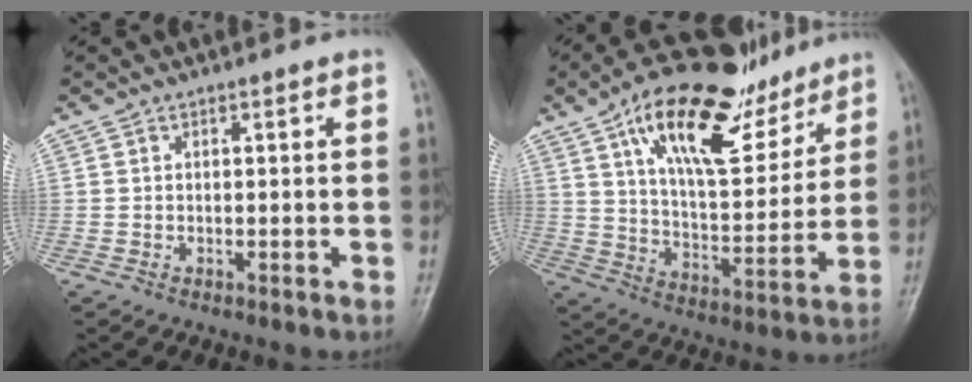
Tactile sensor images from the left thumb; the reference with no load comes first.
{"total": 21.7, "force": [13.7, 8.8, 14.3], "torque": [-0.191, -0.050, 0.232]}